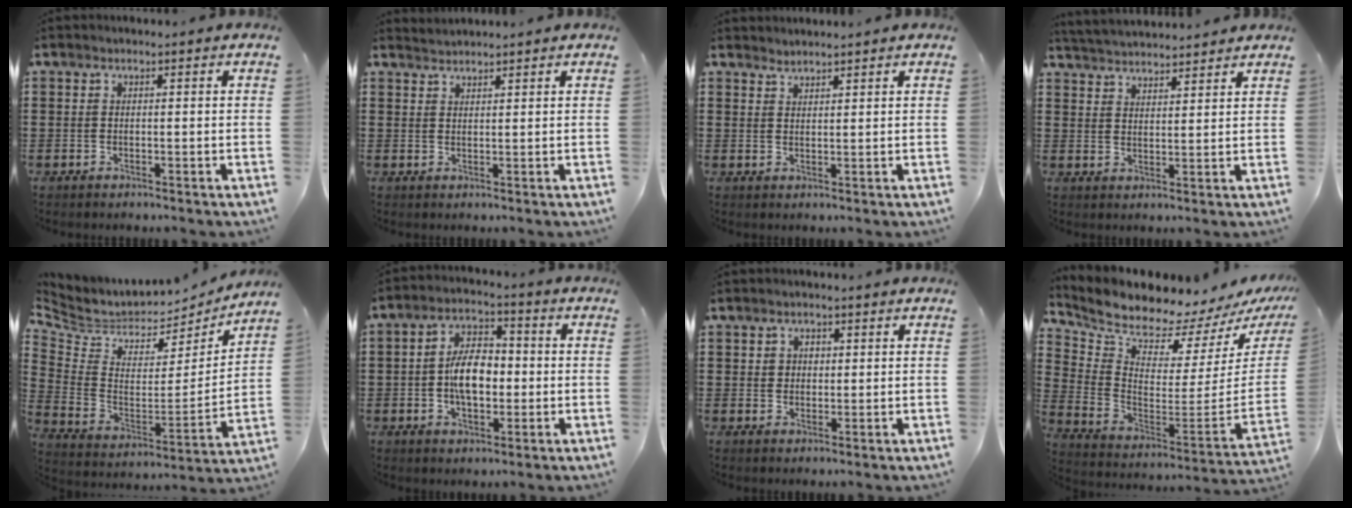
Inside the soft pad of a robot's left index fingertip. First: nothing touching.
{"total": 1.5, "force": [1.4, -0.2, -0.2], "torque": [0.000, 0.001, 0.030]}
{"total": 1.5, "force": [1.5, 0.0, -0.3], "torque": [0.001, 0.000, 0.031]}
{"total": 3.5, "force": [3.5, 0.0, -0.1], "torque": [-0.013, -0.013, 0.064]}
{"total": 4.6, "force": [4.0, 2.1, 0.8], "torque": [-0.047, -0.045, 0.069]}
{"total": 7.4, "force": [-0.7, 4.2, 6.1], "torque": [-0.119, 0.005, -0.020]}
{"total": 2.1, "force": [1.1, 1.8, 0.4], "torque": [-0.008, 0.004, 0.017]}
{"total": 6.7, "force": [6.6, 0.7, 0.9], "torque": [-0.067, -0.083, 0.110]}